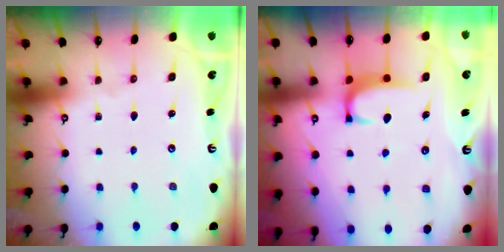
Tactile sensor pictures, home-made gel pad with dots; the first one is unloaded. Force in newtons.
{"total": 1.9, "press": 1.8, "slide": 0.5}